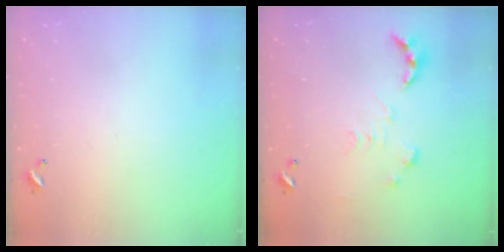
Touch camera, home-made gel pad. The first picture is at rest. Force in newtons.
{"total": 0.0}